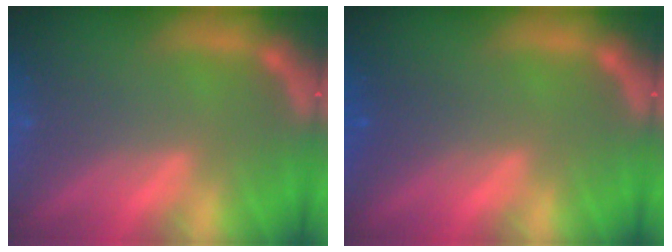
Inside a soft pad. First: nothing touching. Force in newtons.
{"total": 1.5}